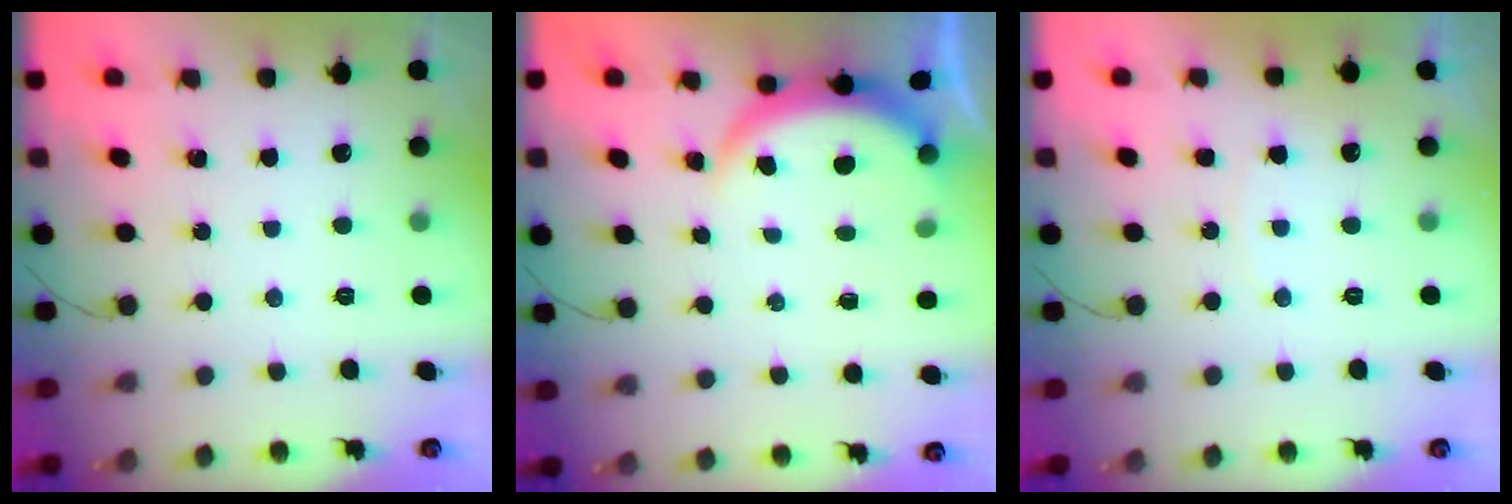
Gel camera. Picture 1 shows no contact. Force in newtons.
{"total": 3.9, "press": 3.9, "slide": 0.2}
{"total": 4.2, "press": 3.9, "slide": 1.6}